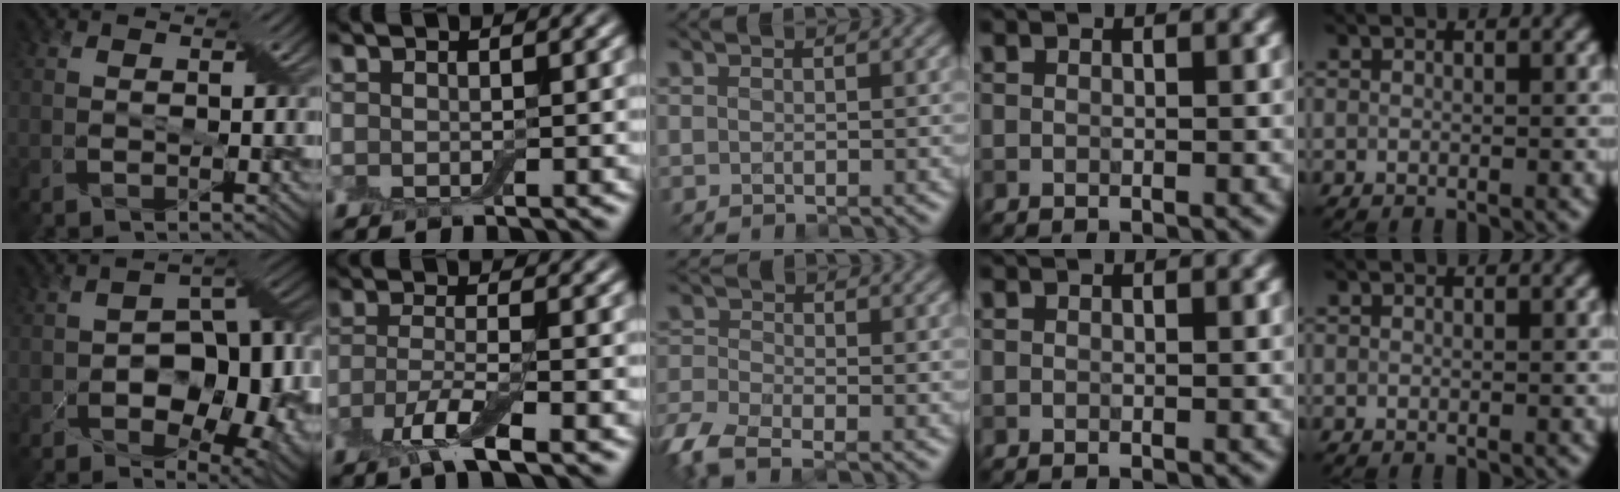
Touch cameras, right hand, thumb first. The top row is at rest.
{"thumb": {"total": 13.1, "force": [-3.2, 8.1, 9.8], "torque": [-0.122, -0.016, -0.040]}, "index": {"total": 3.9, "force": [-1.9, 0.8, 3.4], "torque": [-0.069, -0.007, -0.043]}, "middle": {"total": 5.6, "force": [-3.8, 2.3, 3.3], "torque": [-0.084, -0.014, -0.086]}}